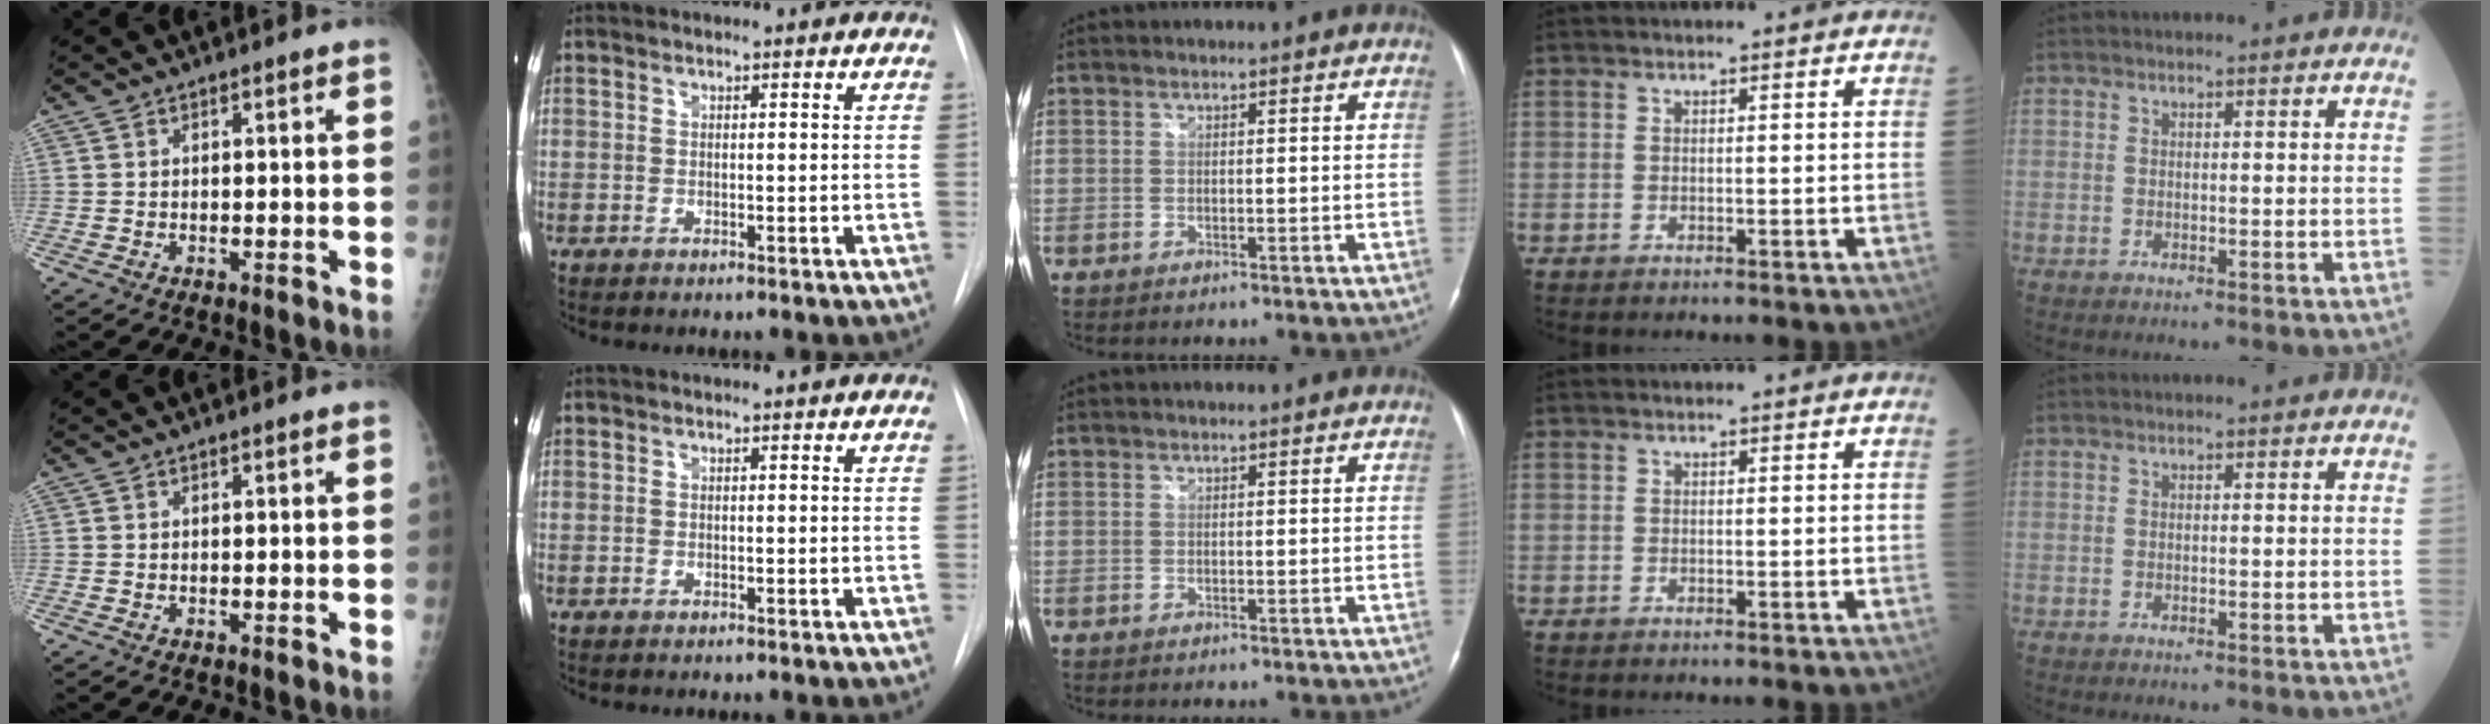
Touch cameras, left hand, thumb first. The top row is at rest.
{}